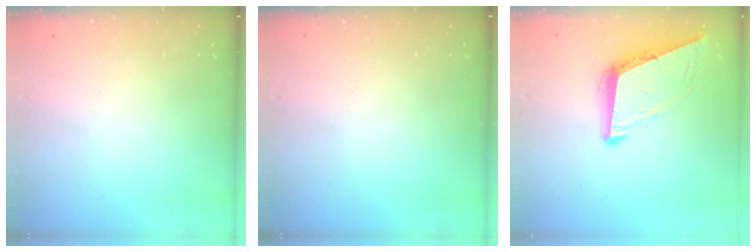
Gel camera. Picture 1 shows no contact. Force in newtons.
{"total": 0.0}
{"total": 8.9, "press": 8.1, "slide": 3.6}